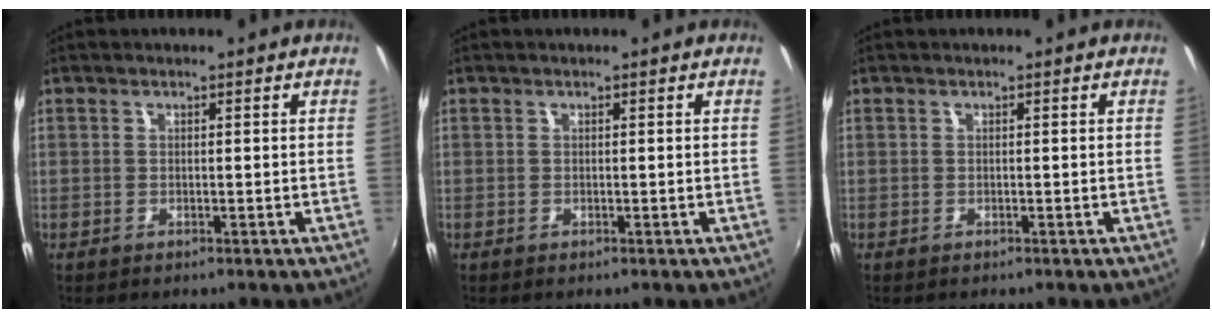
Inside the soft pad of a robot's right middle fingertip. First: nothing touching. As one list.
[{"total": 0.0}, {"total": 0.0}]